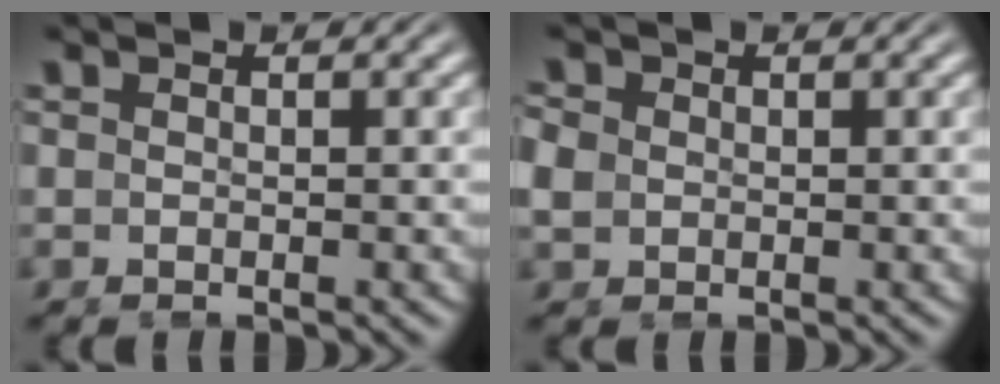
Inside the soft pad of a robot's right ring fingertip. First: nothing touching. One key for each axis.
{"total": 1.8, "fx": 0.2, "fy": 1.6, "fz": 0.8, "tx": -0.024, "ty": -0.004, "tz": 0.006}